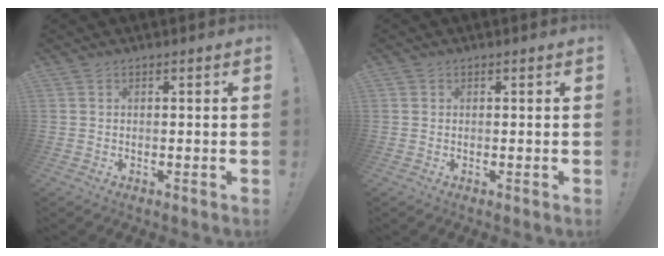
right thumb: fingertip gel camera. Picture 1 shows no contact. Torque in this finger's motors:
{"motor_torque": [-0.02, 0.12, -0.06, 0.18, -0.01]}